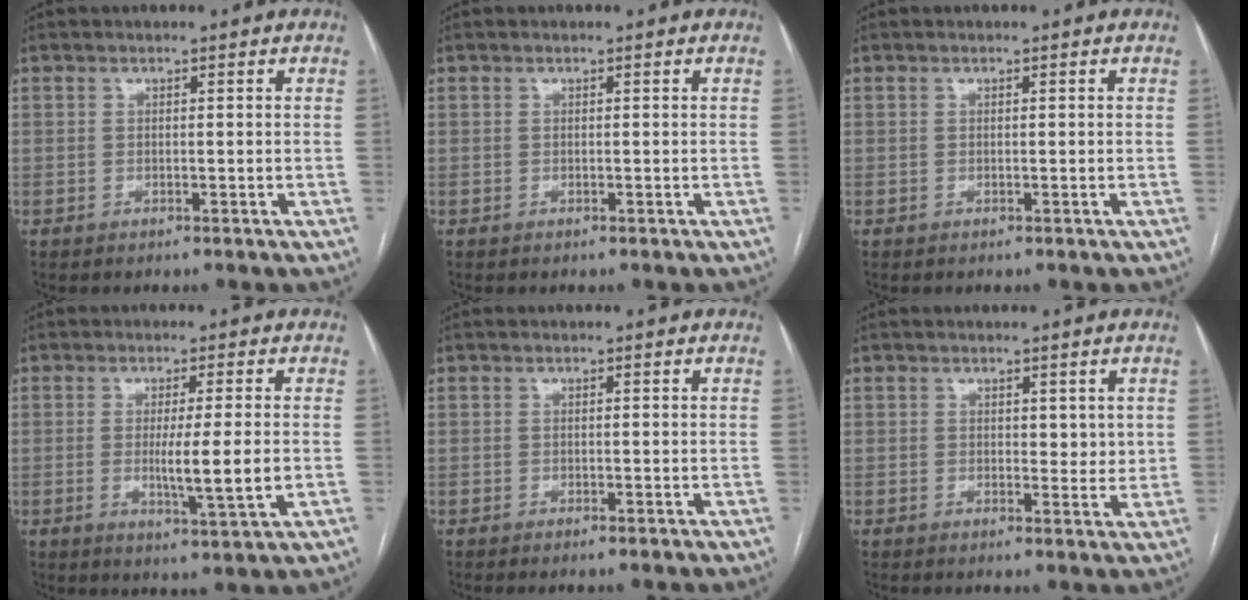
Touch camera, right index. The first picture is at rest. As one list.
[{"total": 0.0}, {"total": 0.0}, {"total": 7.3, "force": [-0.8, -0.3, 7.2], "torque": [-0.121, -0.021, -0.013]}, {"total": 0.7, "force": [-0.5, -0.1, 0.5], "torque": [-0.012, -0.001, -0.007]}, {"total": 2.6, "force": [1.0, 1.5, 1.8], "torque": [-0.017, -0.007, 0.013]}]